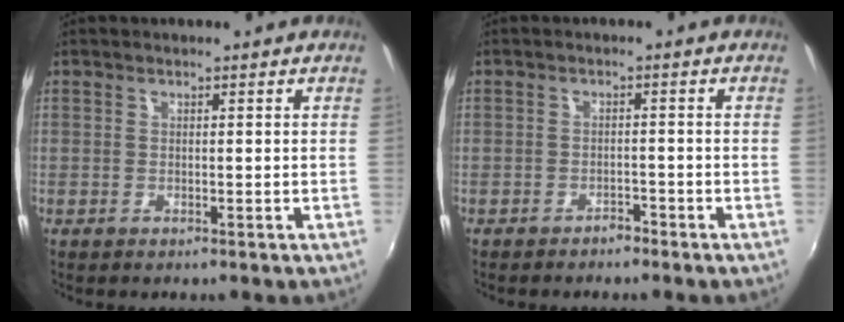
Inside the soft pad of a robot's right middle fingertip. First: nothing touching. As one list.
[{"total": 2.0, "force": [-1.8, 0.7, 0.4], "torque": [-0.012, -0.001, -0.026]}]